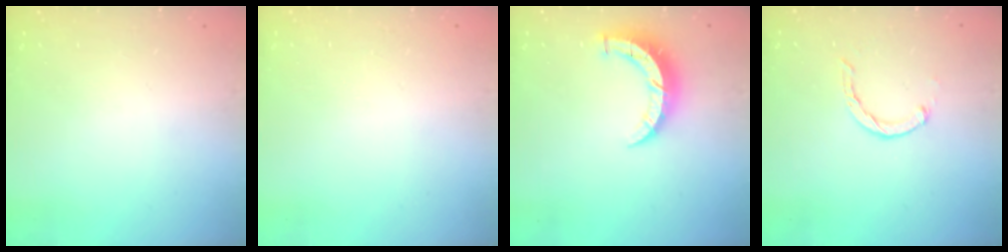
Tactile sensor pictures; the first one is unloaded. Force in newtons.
{"total": 2.7, "press": 2.7, "slide": 0.2}
{"total": 7.9, "press": 7.9, "slide": 0.2}
{"total": 2.0, "press": 2.0, "slide": 0.4}